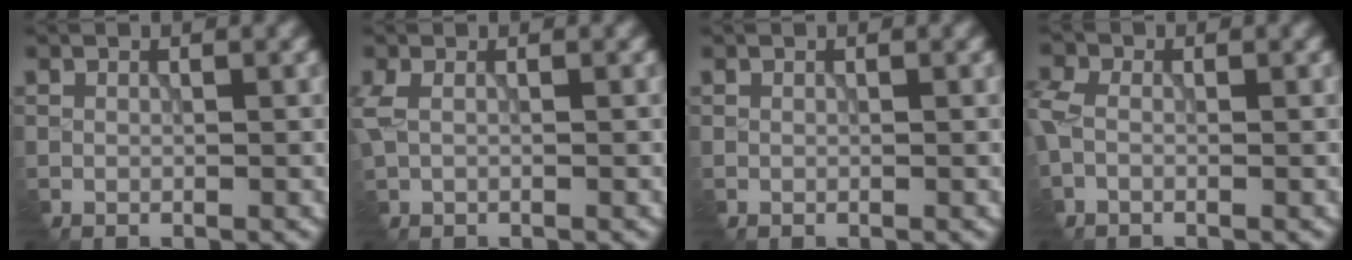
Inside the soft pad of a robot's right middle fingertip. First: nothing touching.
{"total": 2.3, "force": [0.3, 1.4, 1.9], "torque": [-0.057, 0.004, 0.008]}
{"total": 0.0}
{"total": 3.1, "force": [-0.3, 2.2, 2.2], "torque": [-0.061, 0.005, -0.011]}